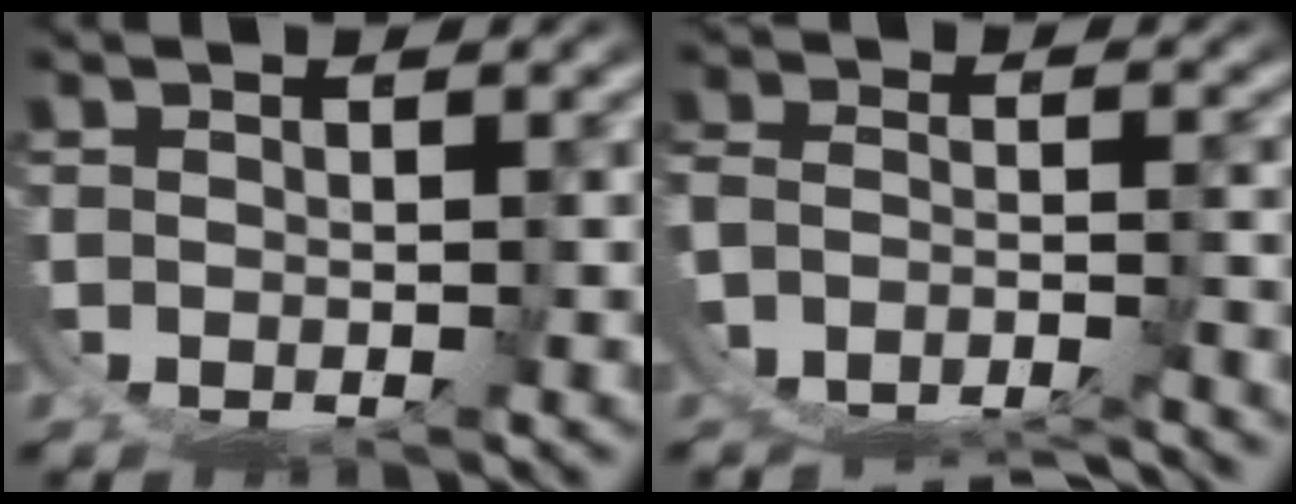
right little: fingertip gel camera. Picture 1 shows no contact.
{"total": 9.7, "force": [-7.9, 4.4, 3.4], "torque": [-0.066, -0.038, -0.112]}